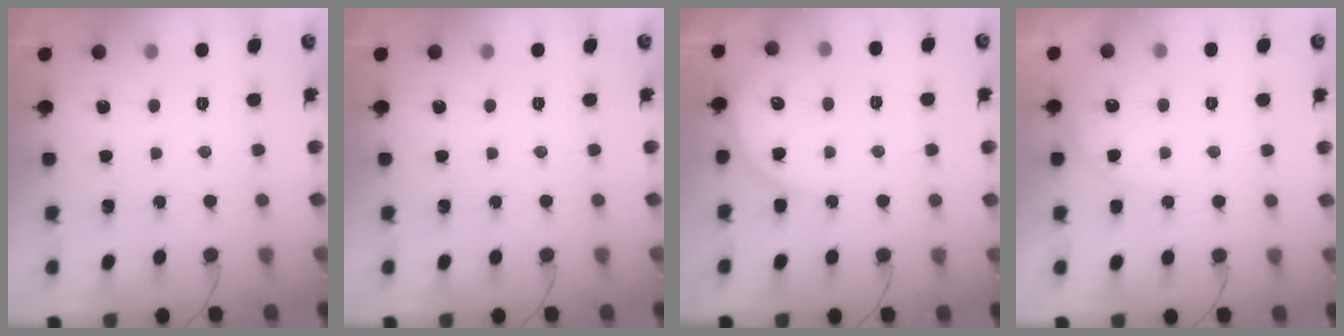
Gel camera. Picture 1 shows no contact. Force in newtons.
{"total": 0.0}
{"total": 6.0, "press": 6.0, "slide": 0.7}
{"total": 5.1, "press": 5.1, "slide": 0.4}